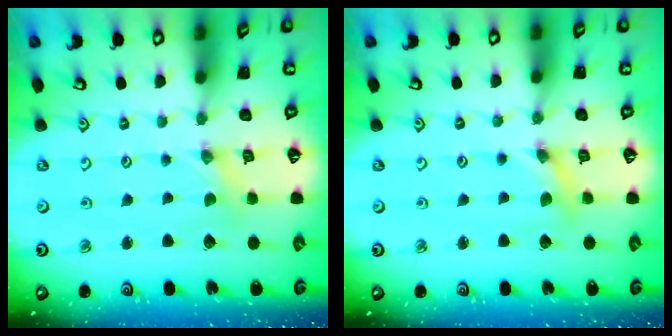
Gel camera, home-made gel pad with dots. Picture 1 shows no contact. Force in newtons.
{"total": 2.5, "press": 2.4, "slide": 0.3}